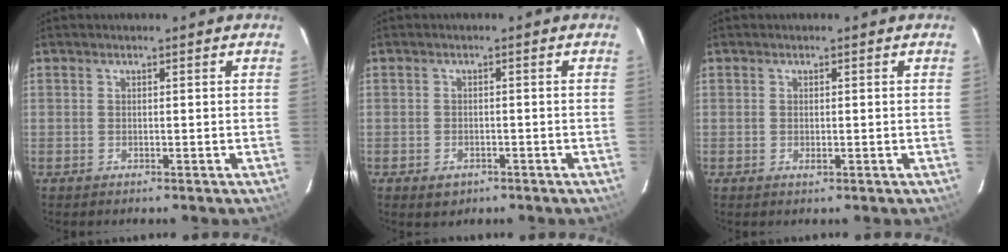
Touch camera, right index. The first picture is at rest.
{"total": 2.8, "force": [-1.5, 2.1, 1.2], "torque": [-0.024, 0.000, -0.017]}
{"total": 0.8, "force": [-0.1, 0.4, 0.7], "torque": [-0.014, 0.000, -0.001]}